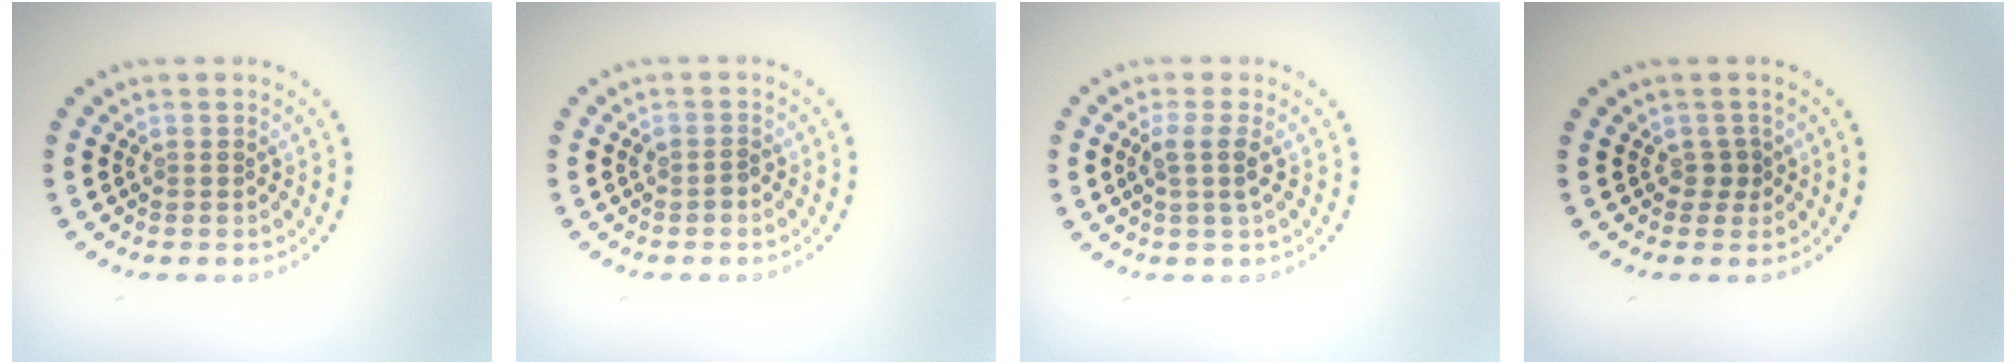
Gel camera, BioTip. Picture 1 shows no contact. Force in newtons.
{"total": 0.7, "press": 0.7, "slide": 0.3}
{"total": 1.9, "press": 1.5, "slide": 1.1}
{"total": 1.0, "press": 0.8, "slide": 0.7}